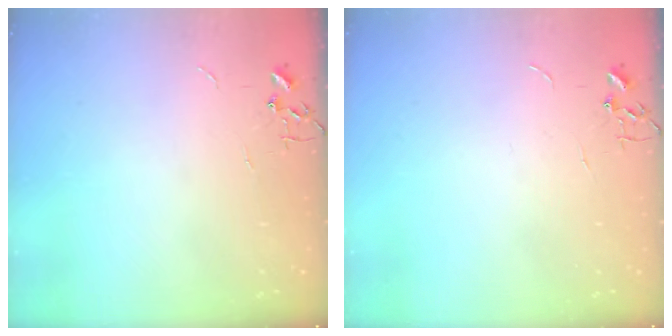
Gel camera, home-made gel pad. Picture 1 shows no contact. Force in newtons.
{"total": 0.0}